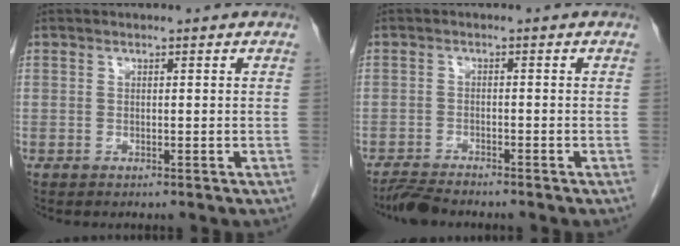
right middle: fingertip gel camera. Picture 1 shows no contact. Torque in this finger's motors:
{"motor_torque": [-0.47, -0.34, 0.01, -0.01]}